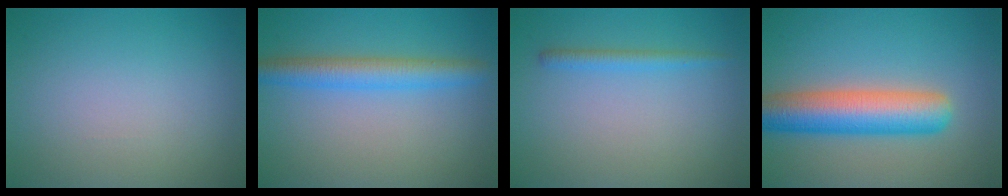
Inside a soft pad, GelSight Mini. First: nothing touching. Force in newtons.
{"total": 4.0, "press": 4.0, "slide": 0.2}
{"total": 1.4, "press": 1.4, "slide": 0.1}
{"total": 7.8, "press": 7.8, "slide": 0.3}